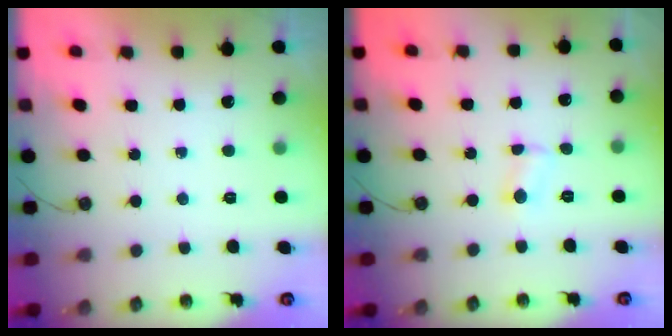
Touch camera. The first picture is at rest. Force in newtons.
{"total": 2.5, "press": 2.4, "slide": 0.8}